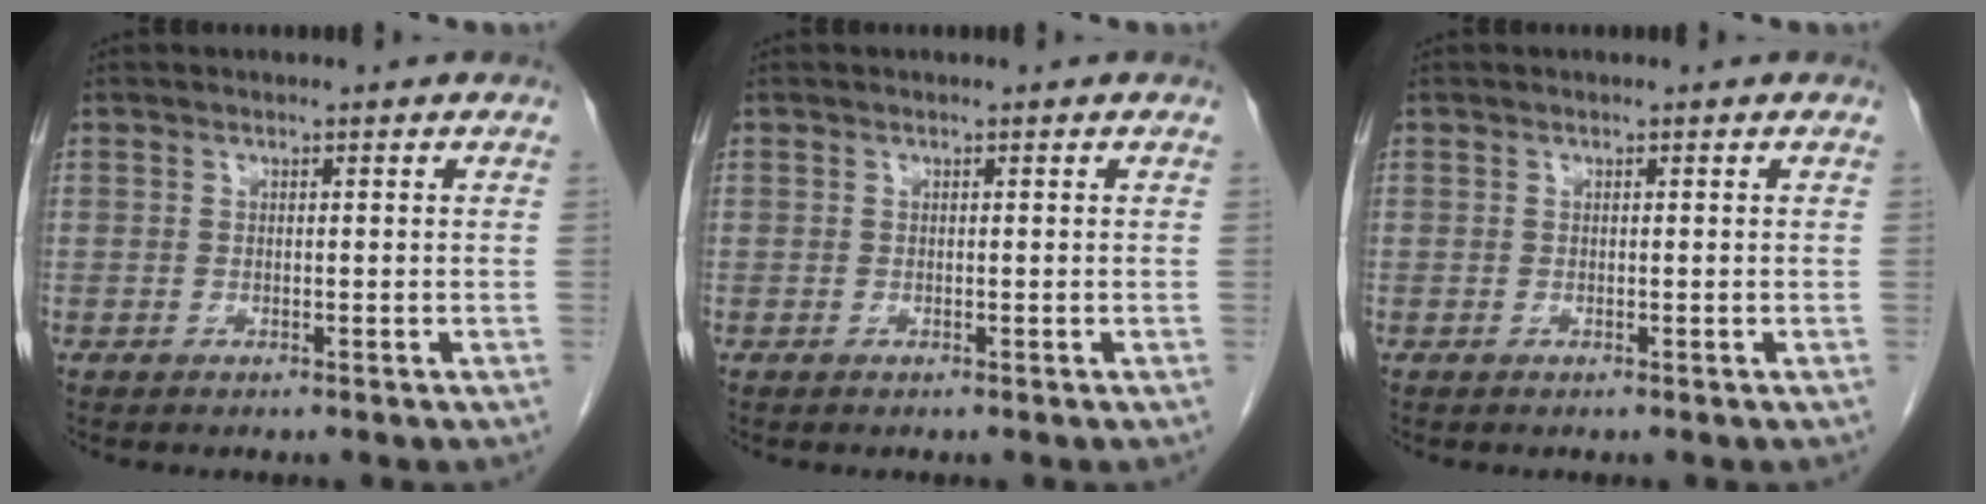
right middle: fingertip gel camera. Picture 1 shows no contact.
{"total": 0.0}
{"total": 0.0}